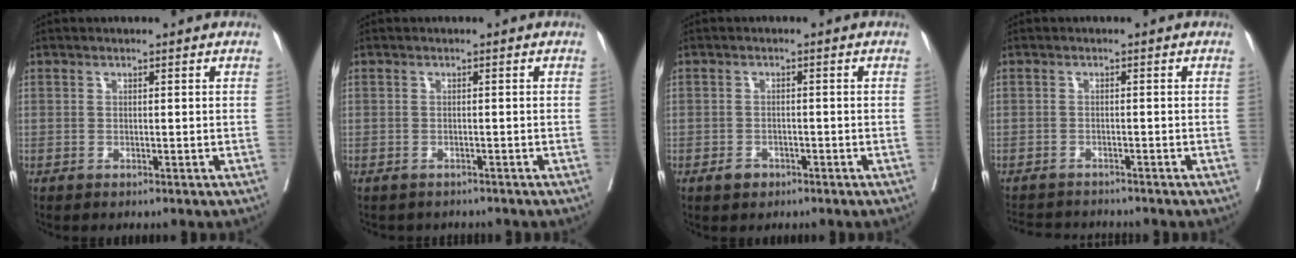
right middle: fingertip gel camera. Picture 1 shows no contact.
{"total": 3.2, "force": [-2.8, 1.3, 0.5], "torque": [-0.007, -0.002, -0.037]}
{"total": 2.0, "force": [-1.3, 1.3, 0.7], "torque": [-0.011, 0.004, -0.017]}
{"total": 5.2, "force": [-5.2, 0.3, 0.6], "torque": [-0.002, -0.007, -0.083]}